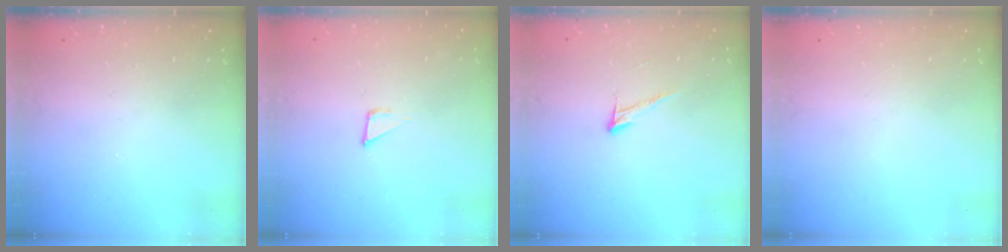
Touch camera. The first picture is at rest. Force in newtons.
{"total": 2.1, "press": 2.1, "slide": 0.1}
{"total": 6.6, "press": 6.6, "slide": 0.3}
{"total": 0.0}